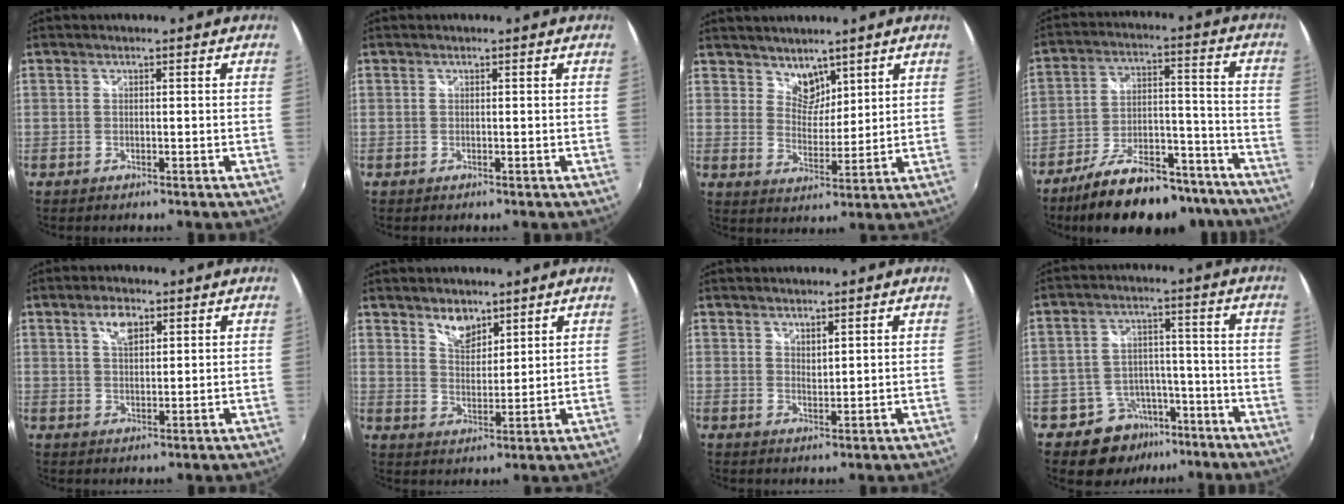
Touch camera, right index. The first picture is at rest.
{"total": 0.0}
{"total": 5.1, "force": [4.1, 2.9, 1.1], "torque": [-0.007, 0.002, 0.075]}
{"total": 22.8, "force": [-18.5, 8.5, 10.3], "torque": [-0.180, 0.024, -0.251]}
{"total": 4.2, "force": [2.1, 2.0, 3.0], "torque": [-0.051, 0.007, 0.038]}
{"total": 5.2, "force": [4.0, 2.5, 2.2], "torque": [-0.030, 0.002, 0.071]}
{"total": 2.0, "force": [1.6, 0.7, 0.8], "torque": [-0.010, -0.001, 0.028]}
{"total": 9.1, "force": [-6.1, 6.5, 1.9], "torque": [-0.044, 0.029, -0.080]}